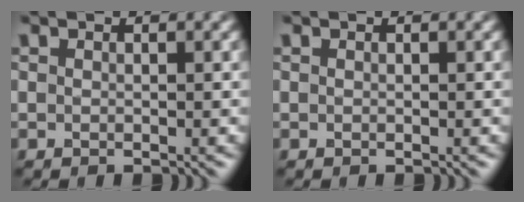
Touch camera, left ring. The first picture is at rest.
{"total": 0.0}